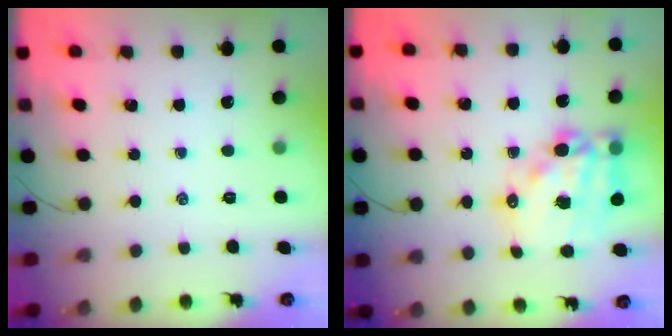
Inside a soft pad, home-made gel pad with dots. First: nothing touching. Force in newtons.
{"total": 17.7, "press": 17.2, "slide": 4.0}